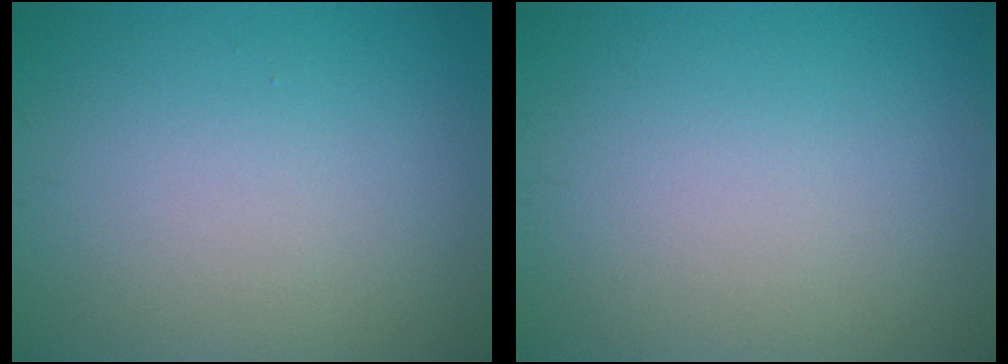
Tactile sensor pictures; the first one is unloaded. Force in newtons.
{"total": 0.0}